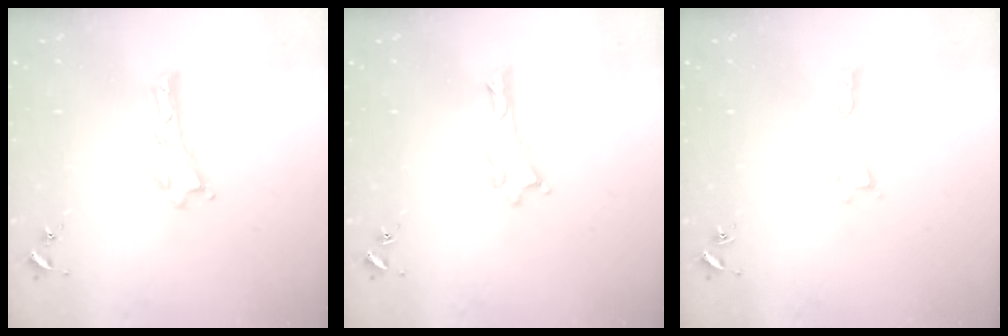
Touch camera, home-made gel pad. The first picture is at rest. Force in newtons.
{"total": 0.0}
{"total": 0.0}